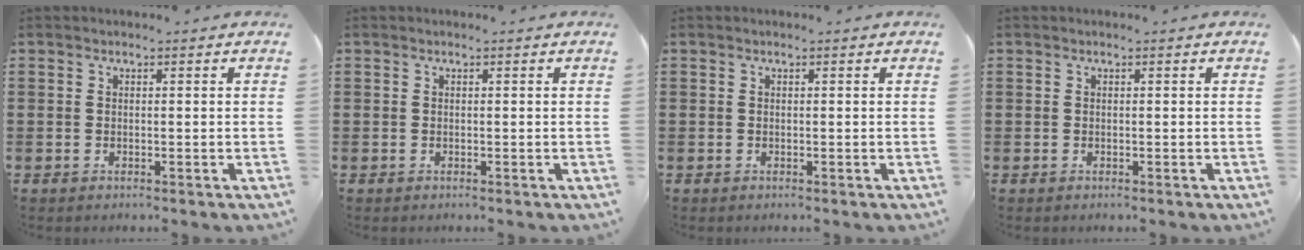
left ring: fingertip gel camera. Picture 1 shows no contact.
{"total": 0.0}
{"total": 0.0}
{"total": 0.0}